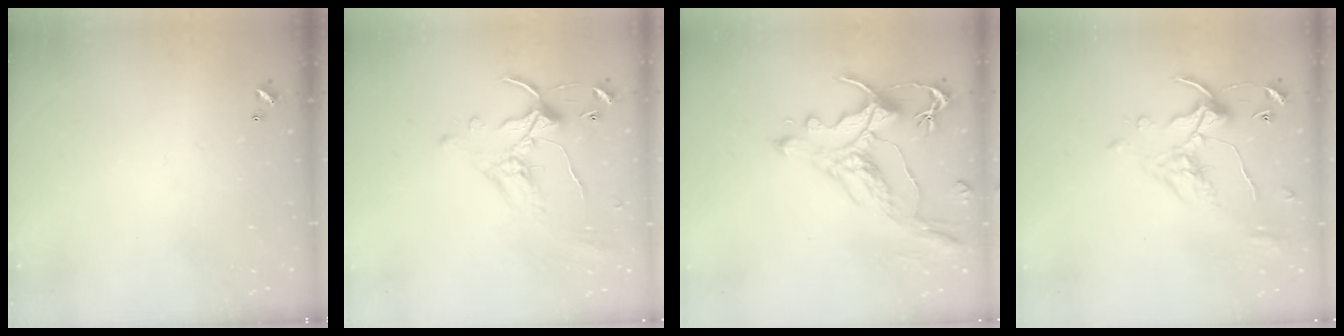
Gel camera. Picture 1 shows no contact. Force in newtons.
{"total": 1.1, "press": 0.3, "slide": 1.0}
{"total": 1.7, "press": 1.2, "slide": 1.1}
{"total": 1.1, "press": 0.6, "slide": 0.9}